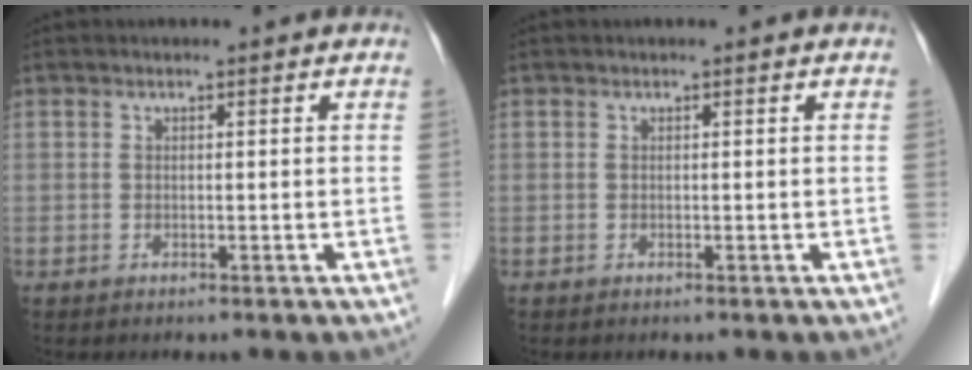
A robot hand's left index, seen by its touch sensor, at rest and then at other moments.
{"total": 0.0}